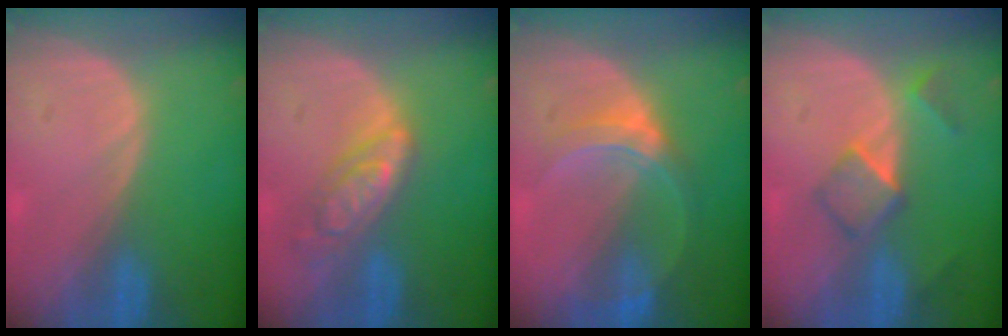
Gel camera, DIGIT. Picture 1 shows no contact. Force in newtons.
{"total": 6.5, "press": 5.7, "slide": 3.0}
{"total": 5.3, "press": 5.3, "slide": 0.5}
{"total": 5.3, "press": 4.7, "slide": 2.5}